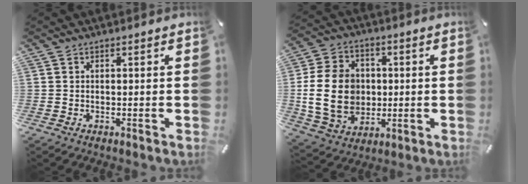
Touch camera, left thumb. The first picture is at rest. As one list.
[{"total": 16.7, "force": [-0.2, 13.5, 9.9], "torque": [-0.213, 0.001, -0.004]}]